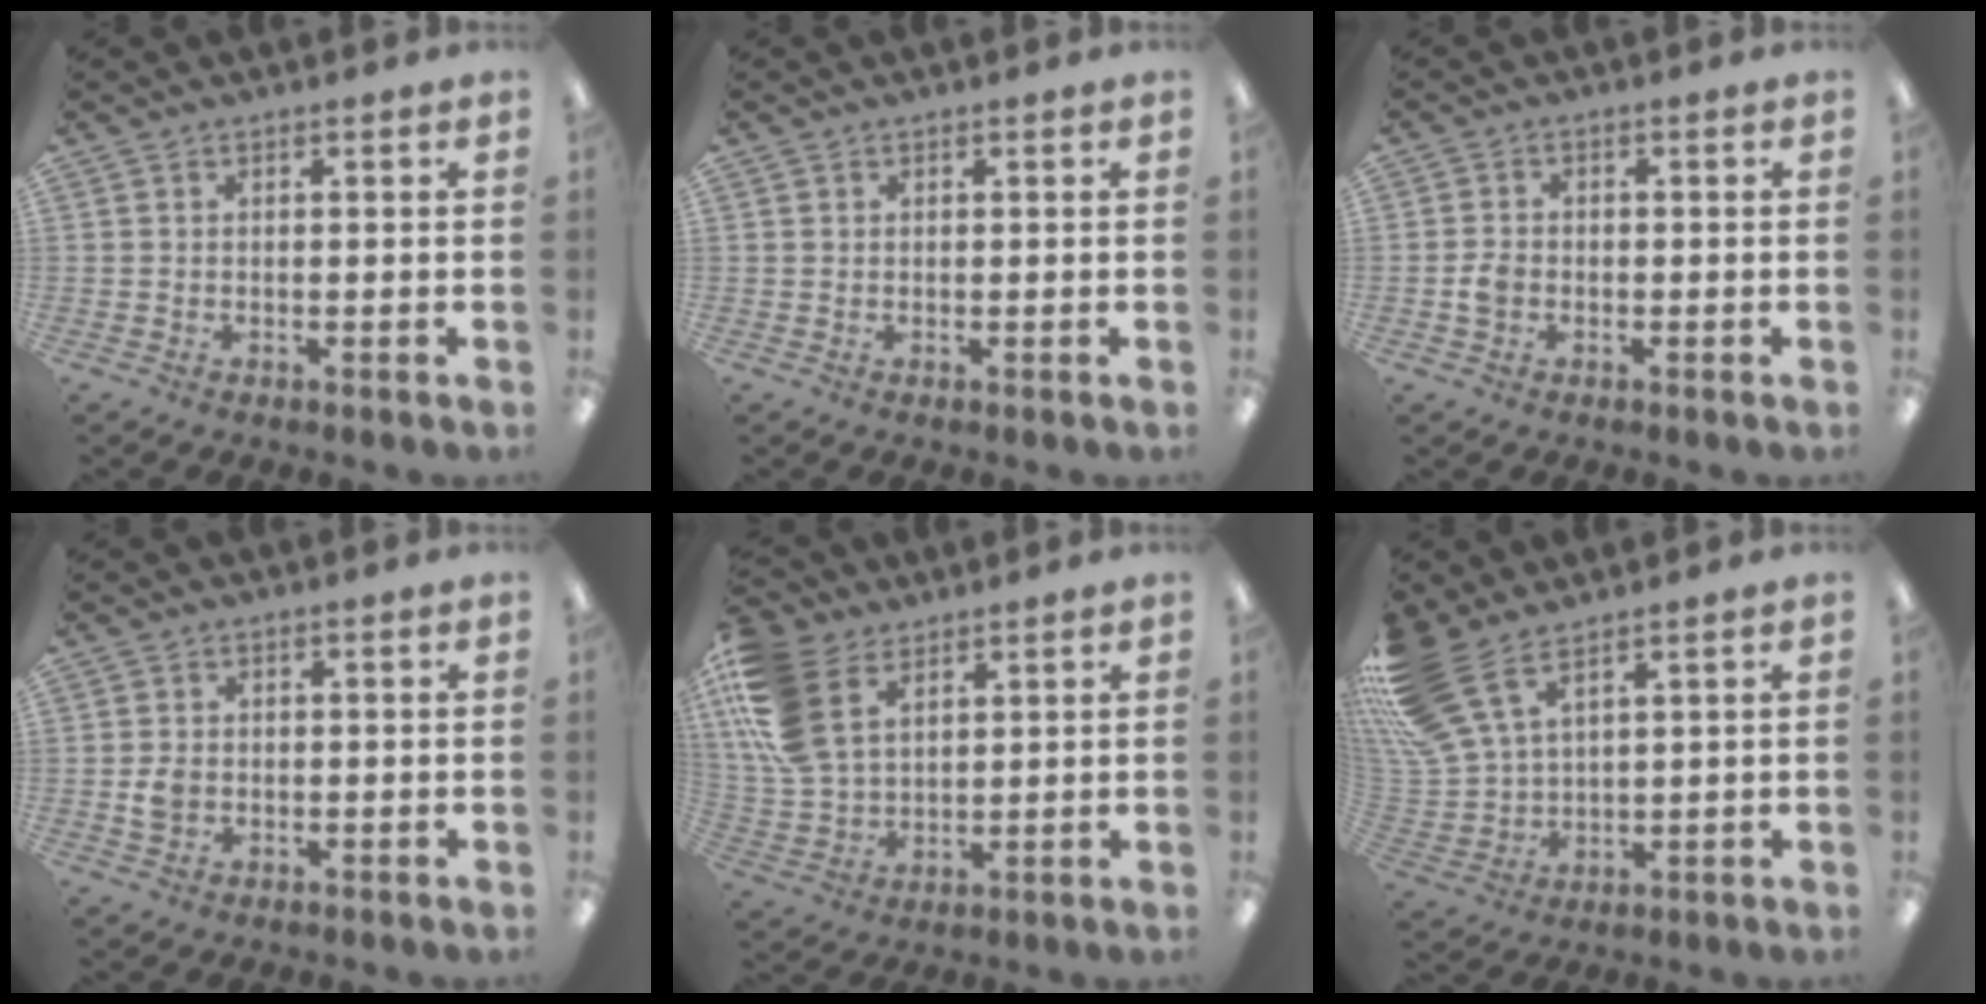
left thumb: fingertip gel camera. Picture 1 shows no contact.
{"total": 0.8, "force": [0.5, 0.7, 0.0], "torque": [-0.001, 0.002, 0.009]}
{"total": 2.9, "force": [-0.7, 2.4, 1.6], "torque": [-0.028, 0.005, -0.012]}
{"total": 3.1, "force": [-0.4, 2.6, 1.7], "torque": [-0.022, 0.001, -0.008]}
{"total": 15.8, "force": [7.6, 9.9, 9.7], "torque": [-0.245, -0.023, 0.141]}
{"total": 13.9, "force": [9.0, 6.4, 8.4], "torque": [-0.199, -0.035, 0.176]}